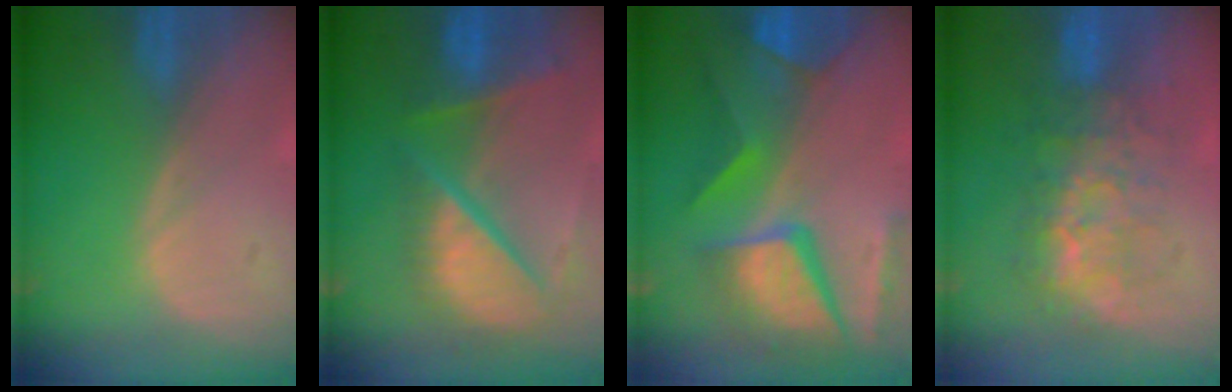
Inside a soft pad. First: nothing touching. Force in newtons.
{"total": 11.0, "press": 9.1, "slide": 6.2}
{"total": 11.9, "press": 9.8, "slide": 6.8}
{"total": 8.1, "press": 7.8, "slide": 1.9}